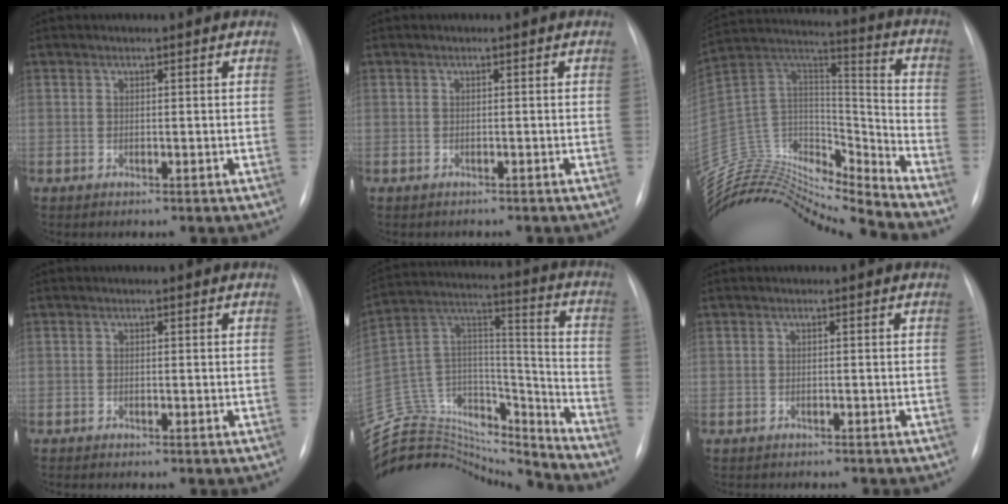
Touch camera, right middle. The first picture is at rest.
{"total": 0.9, "force": [-0.8, 0.4, 0.0], "torque": [-0.007, 0.000, -0.012]}
{"total": 23.5, "force": [-22.5, 2.4, 6.1], "torque": [-0.118, 0.052, -0.383]}
{"total": 1.4, "force": [-1.2, 0.2, 0.5], "torque": [-0.007, -0.003, -0.016]}
{"total": 29.9, "force": [-27.6, 8.4, 7.9], "torque": [-0.208, 0.030, -0.438]}
{"total": 3.9, "force": [-3.6, 1.0, 1.2], "torque": [-0.012, -0.005, -0.043]}